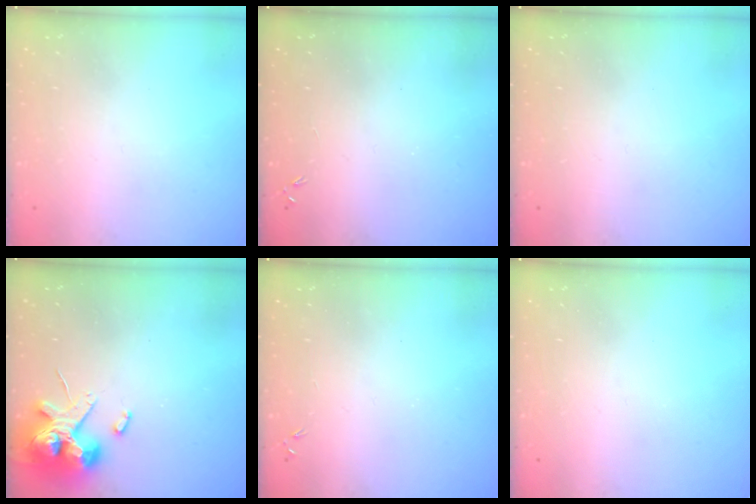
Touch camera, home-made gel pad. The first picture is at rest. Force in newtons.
{"total": 0.0}
{"total": 0.0}
{"total": 13.9, "press": 13.7, "slide": 2.1}
{"total": 0.0}
{"total": 0.0}